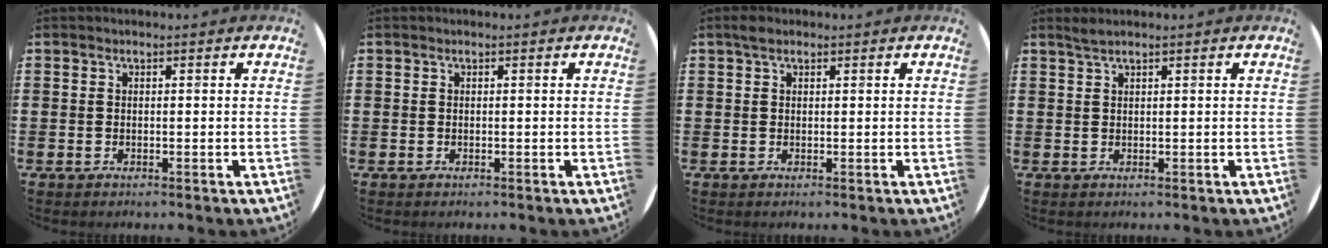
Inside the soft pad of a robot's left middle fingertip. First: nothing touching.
{"total": 0.0}
{"total": 1.2, "force": [0.8, 0.6, 0.6], "torque": [-0.013, 0.006, 0.015]}
{"total": 1.1, "force": [0.9, -0.1, 0.6], "torque": [-0.010, 0.002, 0.016]}